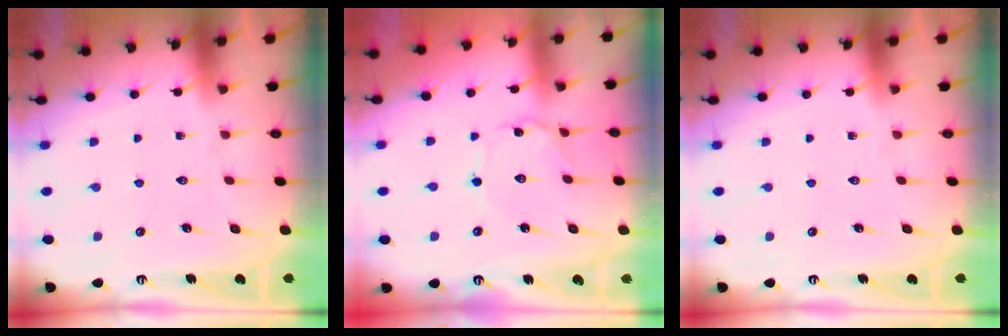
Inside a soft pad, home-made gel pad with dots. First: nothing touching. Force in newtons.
{"total": 1.1, "press": 1.1, "slide": 0.1}
{"total": 0.0}